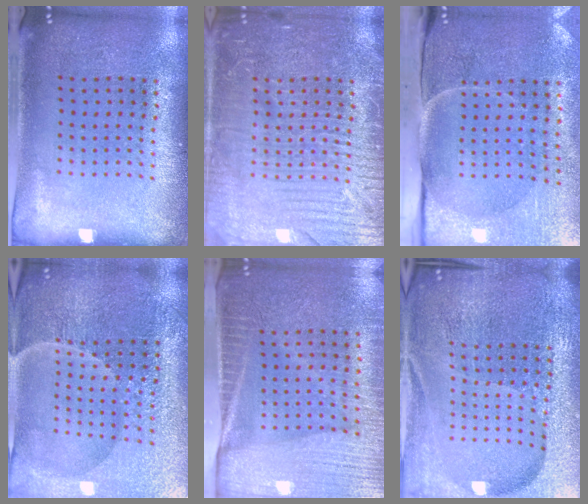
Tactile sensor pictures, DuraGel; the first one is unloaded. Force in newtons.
{"total": 4.5, "press": 4.5, "slide": 0.6}
{"total": 5.1, "press": 4.1, "slide": 3.0}
{"total": 4.9, "press": 4.7, "slide": 1.3}
{"total": 4.1, "press": 3.7, "slide": 1.8}
{"total": 6.7, "press": 5.8, "slide": 3.3}